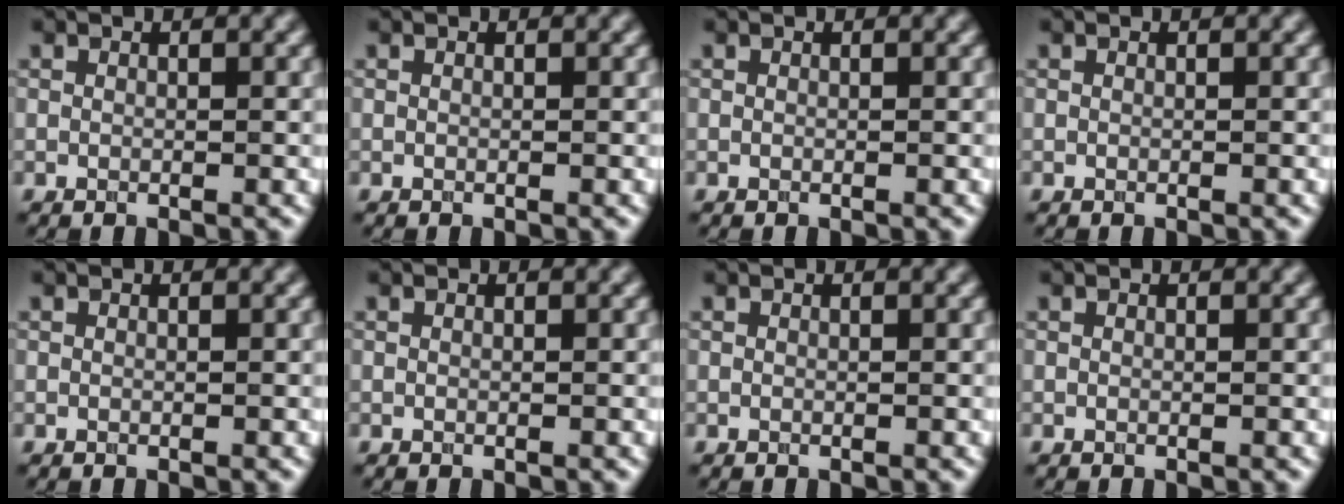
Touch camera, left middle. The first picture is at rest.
{"total": 0.0}
{"total": 0.0}
{"total": 0.0}
{"total": 0.0}
{"total": 0.0}
{"total": 0.0}
{"total": 0.0}